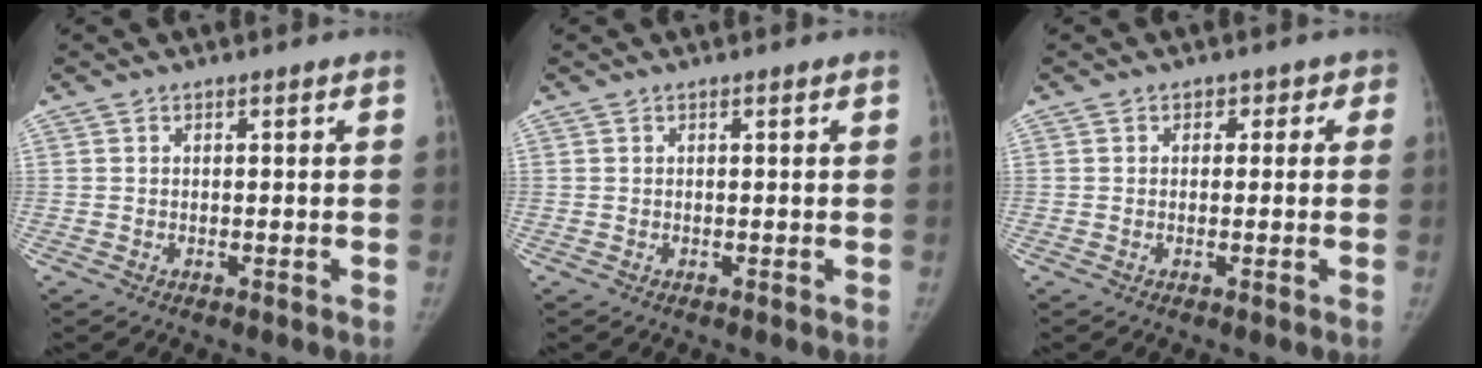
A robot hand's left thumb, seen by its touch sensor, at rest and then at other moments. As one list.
[{"total": 0.0}, {"total": 2.3, "force": [0.5, 2.1, 0.9], "torque": [0.024, 0.006, -0.004]}]